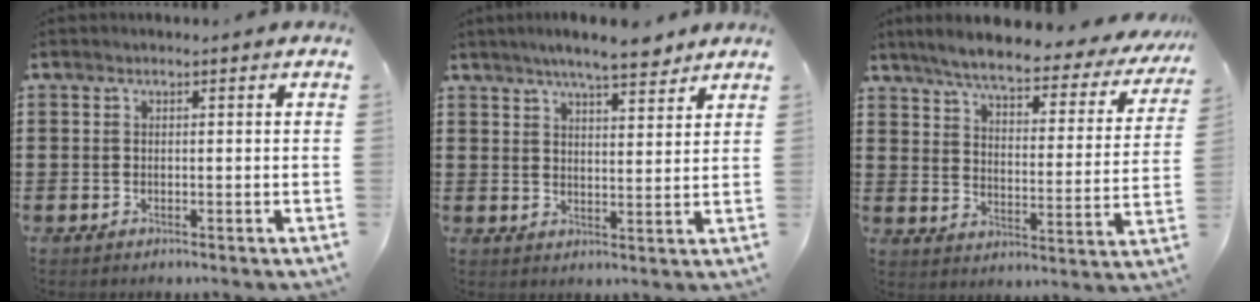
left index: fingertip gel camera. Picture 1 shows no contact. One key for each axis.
{"total": 6.1, "fx": 5.3, "fy": 1.0, "fz": 2.9, "tx": -0.063, "ty": -0.011, "tz": 0.095}
{"total": 6.1, "fx": 5.3, "fy": 0.4, "fz": 3.1, "tx": -0.084, "ty": -0.034, "tz": 0.085}